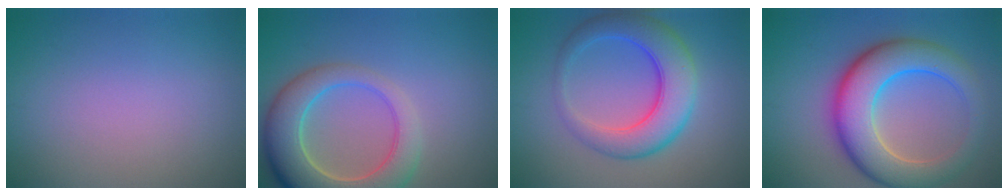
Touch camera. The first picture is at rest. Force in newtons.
{"total": 8.2, "press": 8.1, "slide": 1.0}
{"total": 6.8, "press": 6.8, "slide": 0.2}
{"total": 9.1, "press": 9.1, "slide": 0.4}